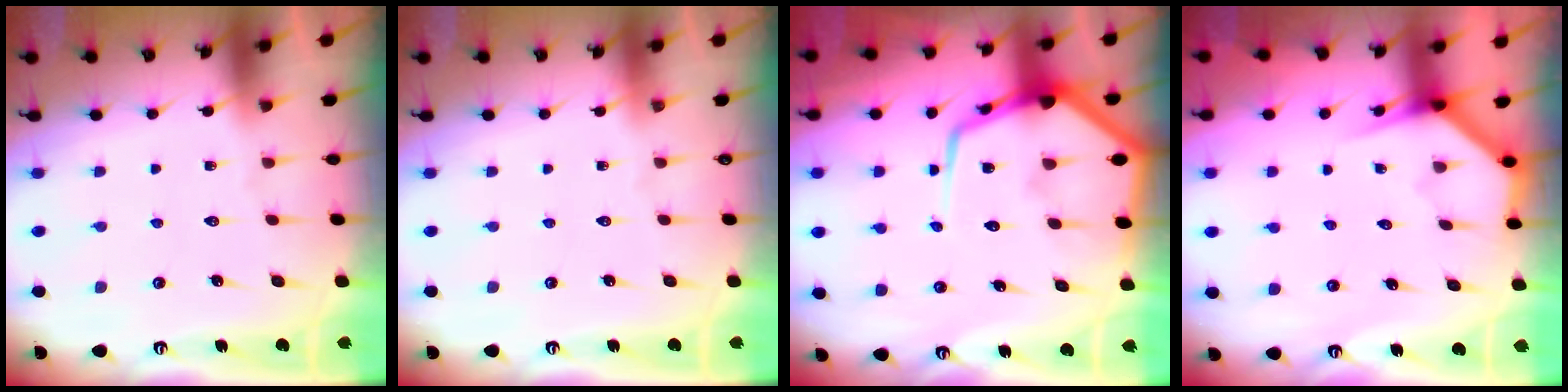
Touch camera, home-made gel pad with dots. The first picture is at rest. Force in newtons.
{"total": 0.0}
{"total": 15.5, "press": 15.5, "slide": 1.3}
{"total": 4.0, "press": 3.9, "slide": 0.2}